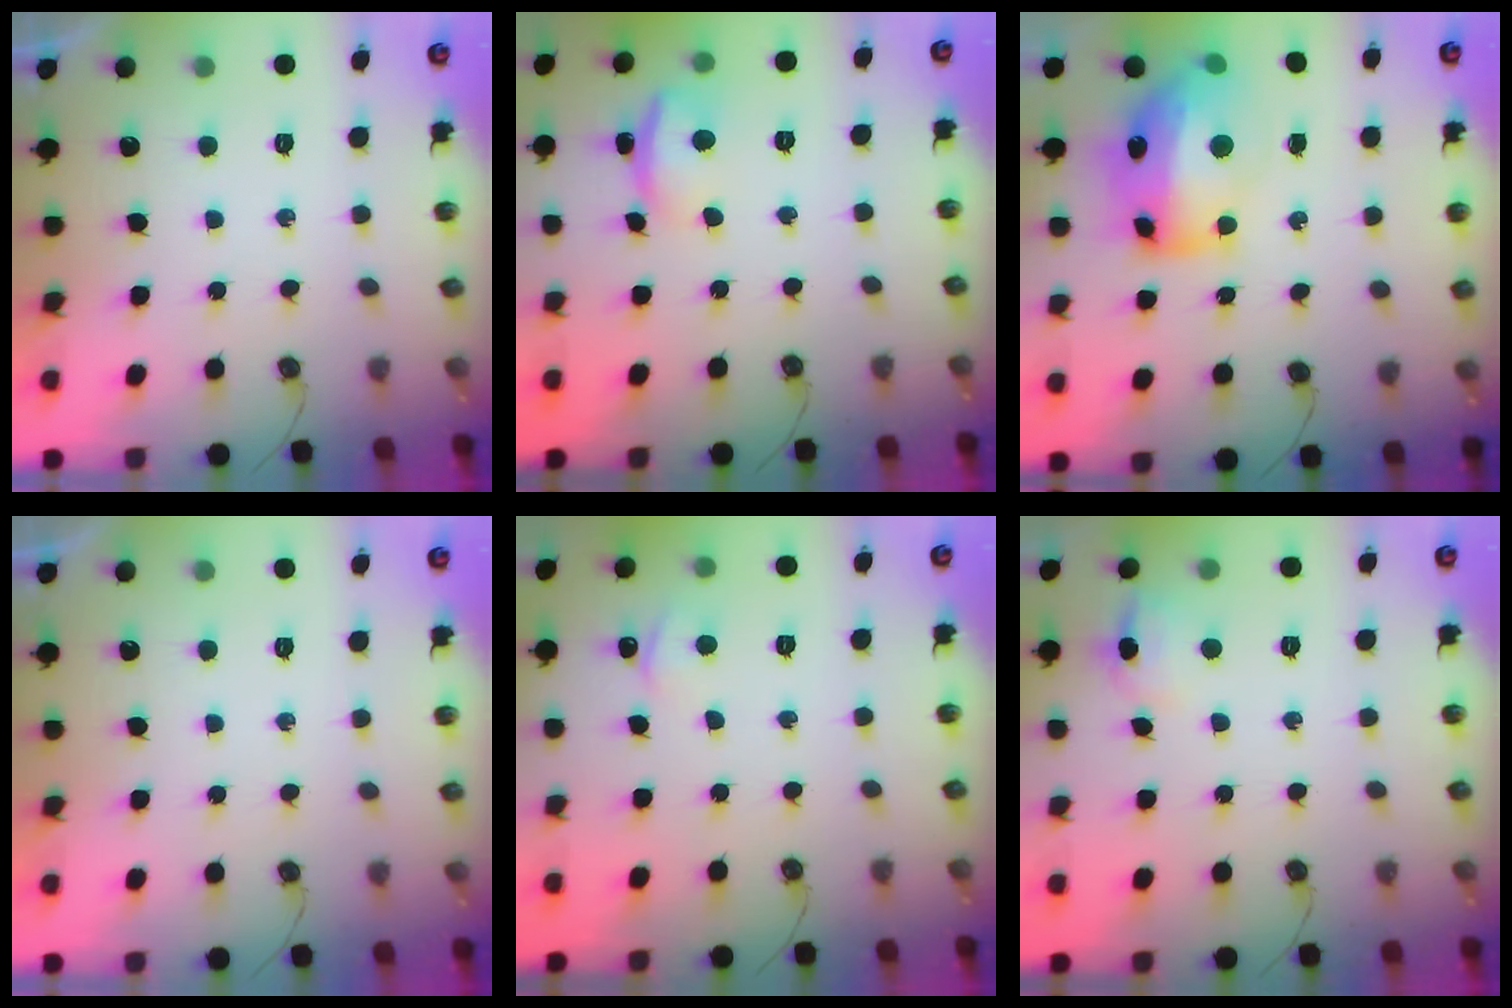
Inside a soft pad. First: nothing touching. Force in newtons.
{"total": 11.7, "press": 5.7, "slide": 10.3}
{"total": 15.1, "press": 15.0, "slide": 1.3}
{"total": 0.0}
{"total": 2.3, "press": 2.2, "slide": 0.3}
{"total": 7.5, "press": 7.4, "slide": 1.0}